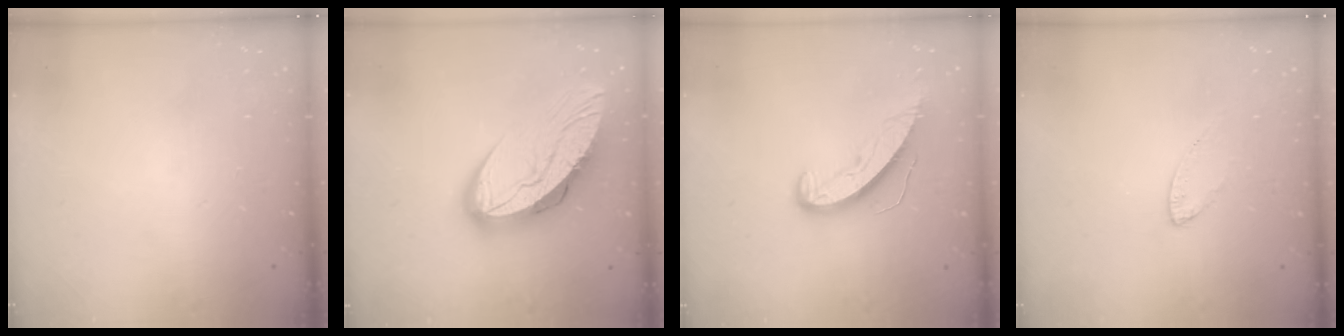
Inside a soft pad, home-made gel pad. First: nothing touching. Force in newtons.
{"total": 16.1, "press": 16.0, "slide": 1.3}
{"total": 10.7, "press": 10.6, "slide": 0.9}
{"total": 4.2, "press": 4.1, "slide": 0.4}